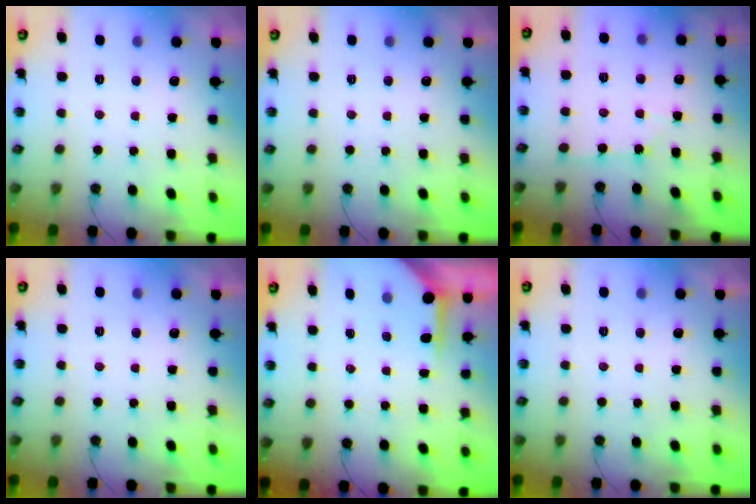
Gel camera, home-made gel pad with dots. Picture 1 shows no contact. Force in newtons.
{"total": 0.0}
{"total": 1.6, "press": 1.6, "slide": 0.3}
{"total": 0.0}
{"total": 4.0, "press": 3.9, "slide": 0.3}
{"total": 0.0}